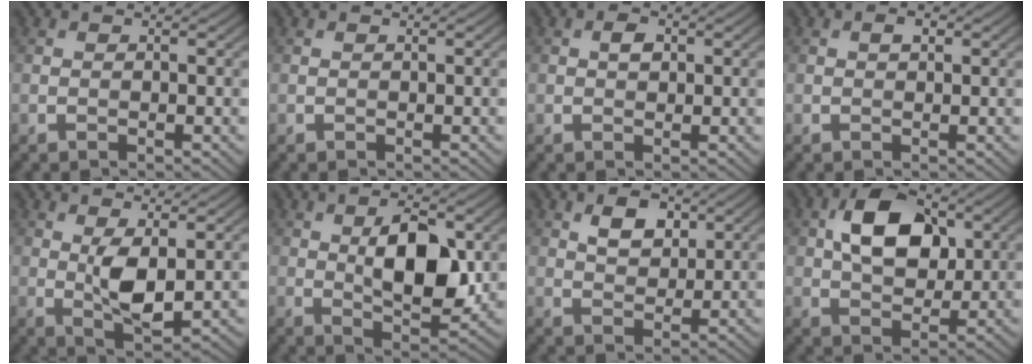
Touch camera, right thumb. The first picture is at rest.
{"total": 0.0}
{"total": 1.7, "force": [0.3, 1.1, 1.2], "torque": [-0.023, 0.002, 0.003]}
{"total": 1.2, "force": [0.4, 0.7, 1.0], "torque": [-0.015, 0.001, 0.005]}
{"total": 5.1, "force": [0.6, 2.0, 4.7], "torque": [-0.099, -0.008, 0.017]}
{"total": 9.3, "force": [1.3, 4.4, 8.1], "torque": [-0.135, -0.002, 0.026]}
{"total": 4.4, "force": [2.1, 2.6, 2.8], "torque": [-0.053, -0.002, 0.039]}
{"total": 9.7, "force": [2.5, 6.0, 7.3], "torque": [-0.136, 0.011, 0.040]}